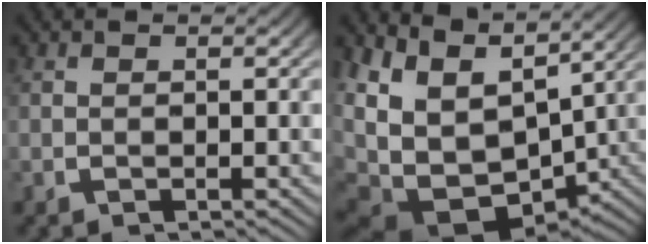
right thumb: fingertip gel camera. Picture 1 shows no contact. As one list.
[{"total": 14.9, "force": [-1.7, 10.5, 10.4], "torque": [-0.244, -0.070, 0.007]}]